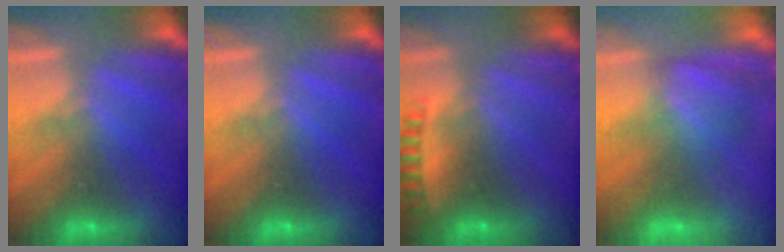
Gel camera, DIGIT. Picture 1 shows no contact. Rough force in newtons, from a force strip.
{"total": 0.0}
{"total": 2.6}
{"total": 3.5}